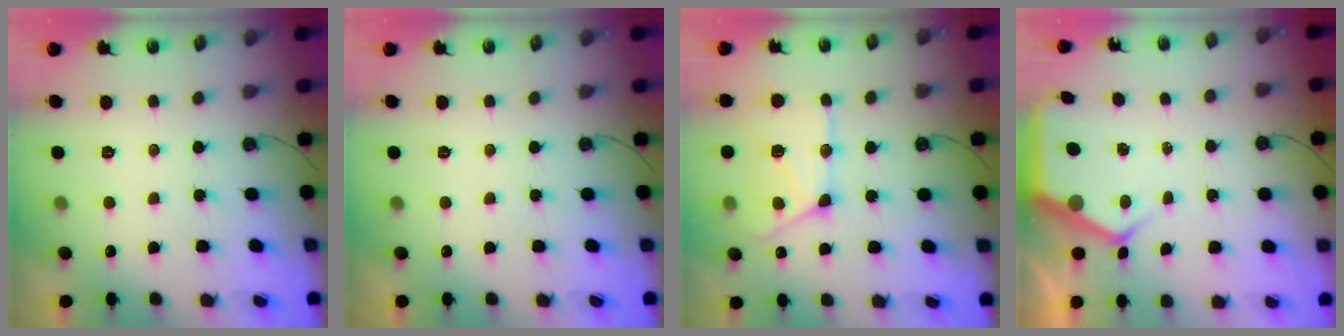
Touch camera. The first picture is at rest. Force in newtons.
{"total": 0.0}
{"total": 15.4, "press": 15.4, "slide": 1.0}
{"total": 5.3, "press": 5.2, "slide": 0.5}